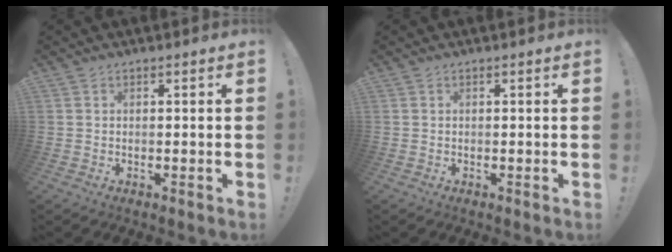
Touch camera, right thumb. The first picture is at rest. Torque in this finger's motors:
{"motor_torque": [0.00, 0.00, 0.00, 0.00, 0.00]}